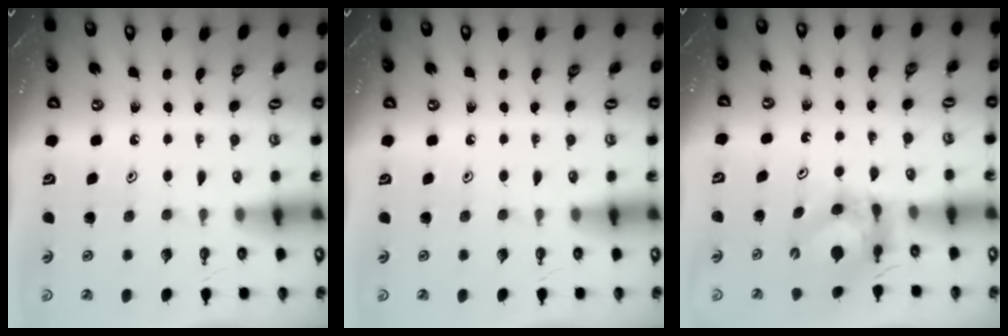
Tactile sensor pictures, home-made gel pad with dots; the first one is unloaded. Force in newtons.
{"total": 0.0}
{"total": 5.6, "press": 5.6, "slide": 0.7}